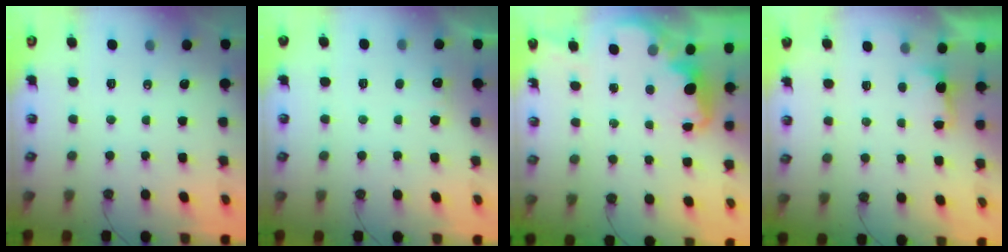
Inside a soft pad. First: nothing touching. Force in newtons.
{"total": 5.7, "press": 5.6, "slide": 1.3}
{"total": 2.3, "press": 2.2, "slide": 0.6}
{"total": 1.3, "press": 0.9, "slide": 0.8}